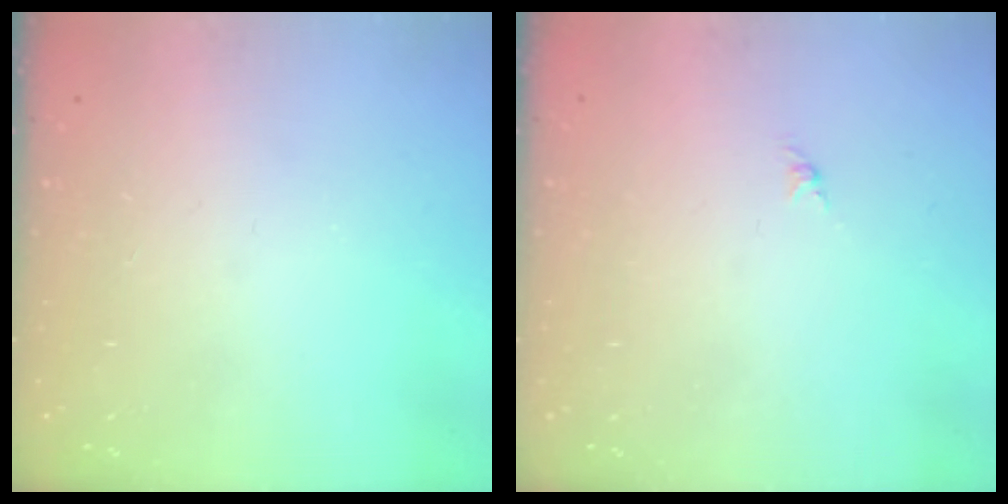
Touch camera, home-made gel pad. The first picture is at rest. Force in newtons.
{"total": 0.0}